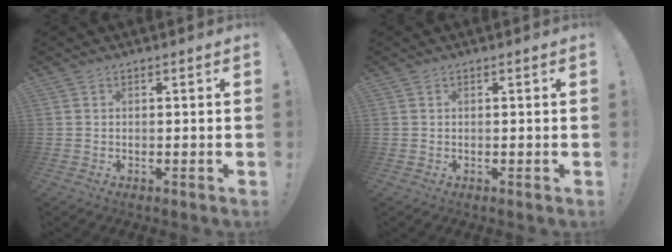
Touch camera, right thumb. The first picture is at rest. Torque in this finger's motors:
{"motor_torque": [0.01, -0.01, 0.05, -0.04, 0.00]}